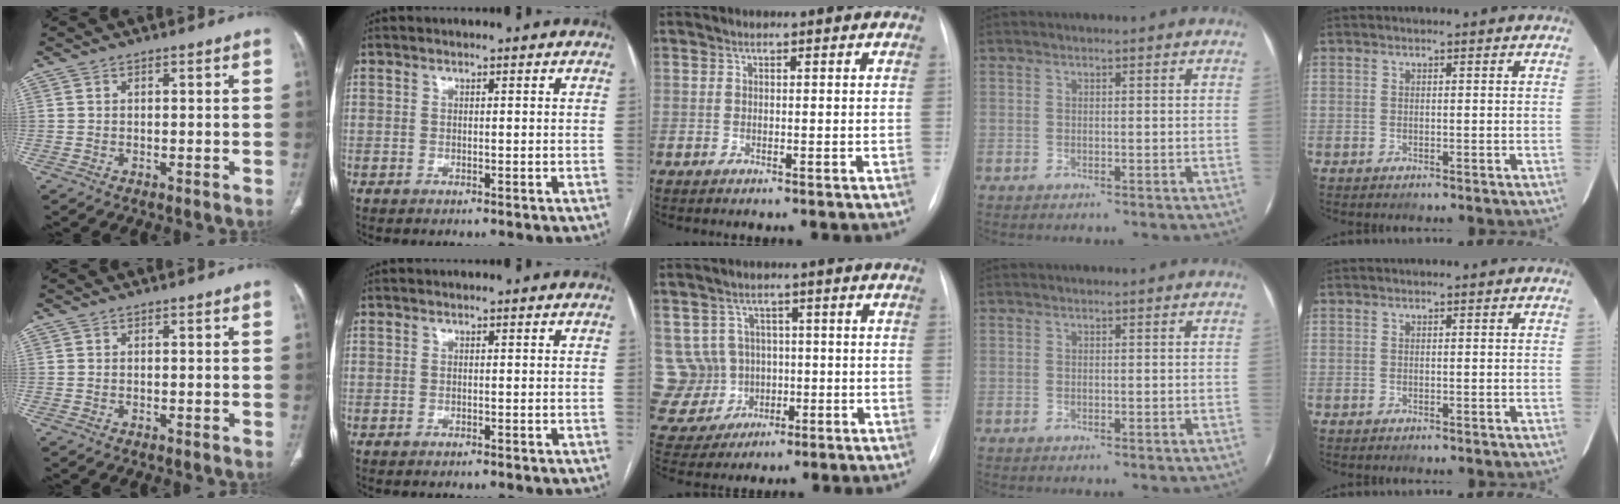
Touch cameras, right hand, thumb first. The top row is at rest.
{"middle": {"total": 11.5, "force": [-0.1, 11.3, 2.4], "torque": [-0.082, 0.038, 0.024]}}